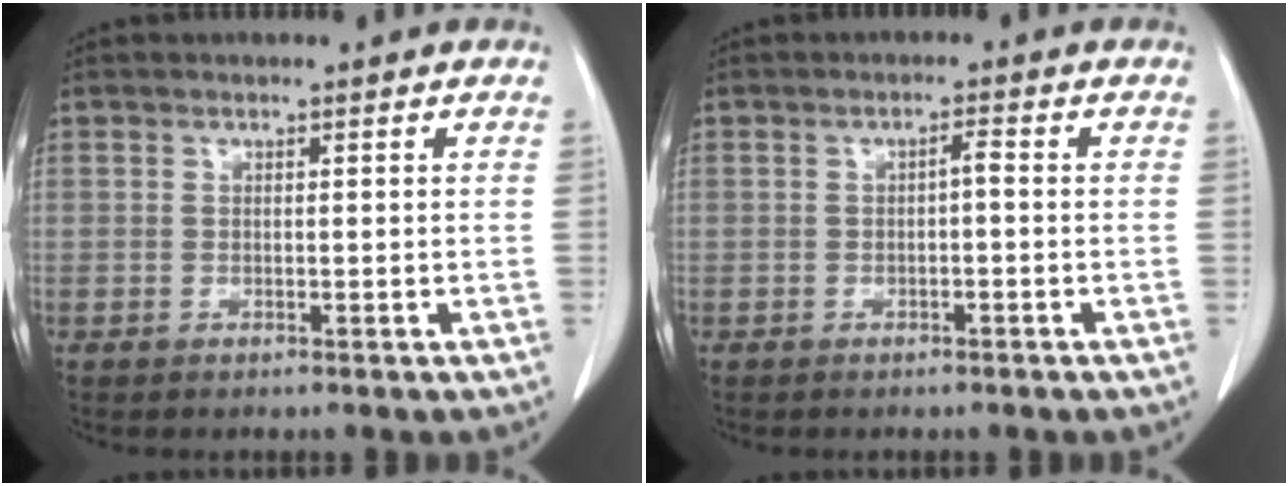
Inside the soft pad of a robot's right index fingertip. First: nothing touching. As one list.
[{"total": 1.3, "force": [-0.3, 0.2, 1.3], "torque": [-0.020, 0.003, -0.005]}]